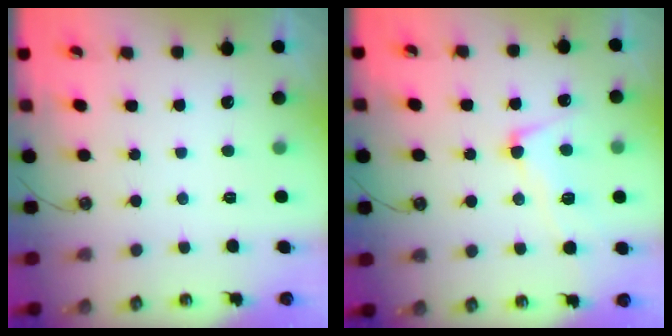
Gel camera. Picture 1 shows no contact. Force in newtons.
{"total": 3.9, "press": 3.7, "slide": 1.2}